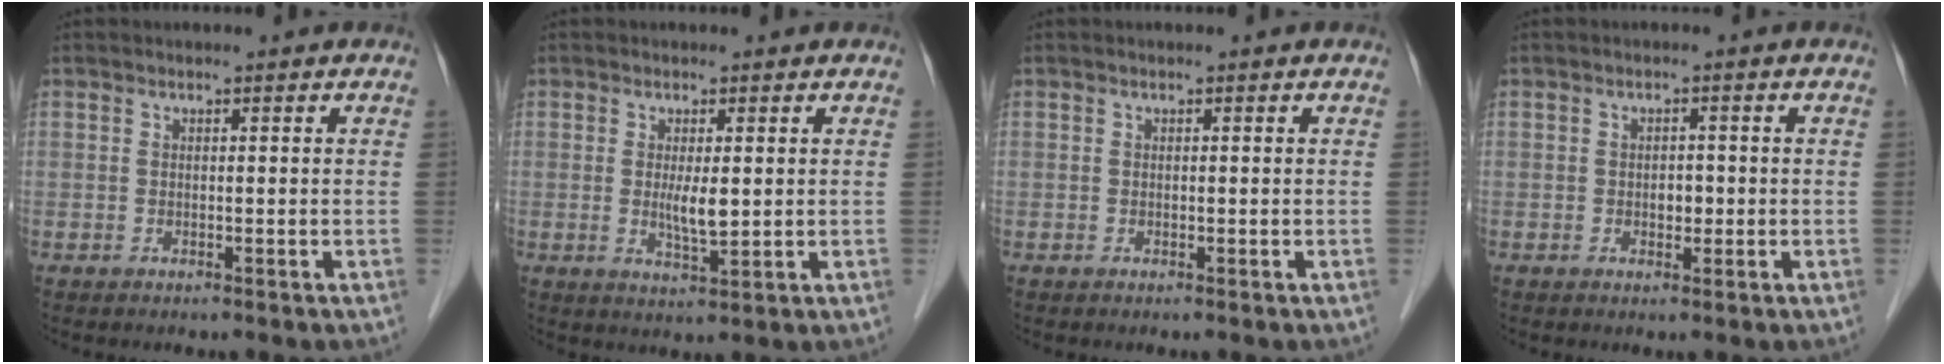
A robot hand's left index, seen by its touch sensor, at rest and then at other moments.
{"total": 3.4, "force": [0.3, 0.7, 3.3], "torque": [-0.062, -0.010, 0.007]}
{"total": 0.0}
{"total": 1.6, "force": [-0.3, 1.1, 1.2], "torque": [-0.017, 0.001, -0.003]}